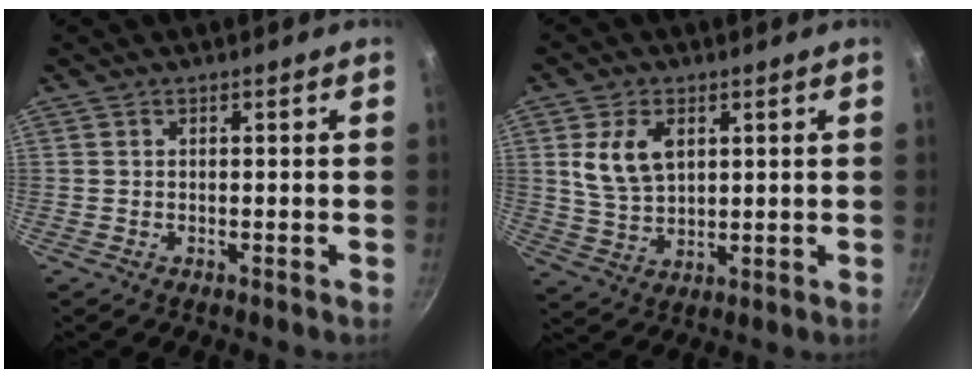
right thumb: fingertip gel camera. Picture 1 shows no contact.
{"total": 8.5, "force": [2.7, 5.4, 6.0], "torque": [-0.103, -0.010, 0.060]}